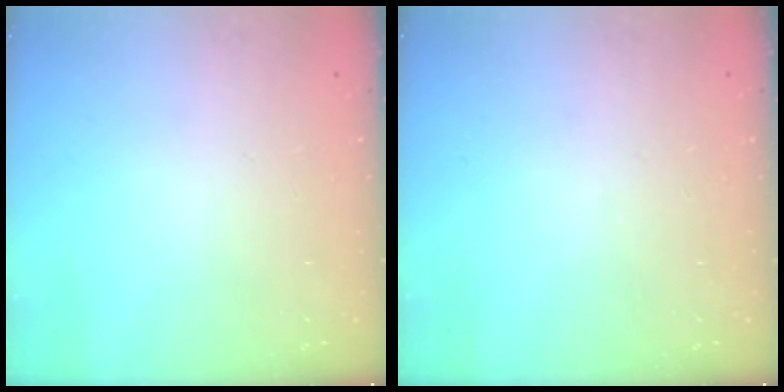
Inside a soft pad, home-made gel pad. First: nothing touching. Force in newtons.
{"total": 0.0}